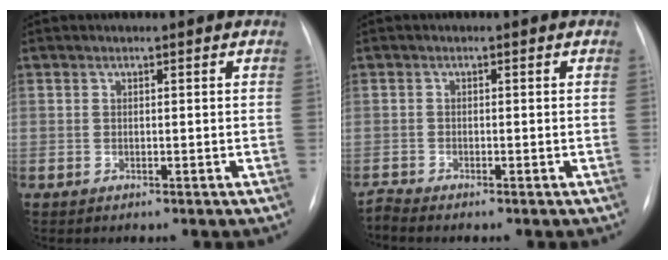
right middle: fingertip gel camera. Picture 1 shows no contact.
{"total": 1.2, "force": [-1.1, -0.4, -0.1], "torque": [-0.002, -0.009, -0.023]}